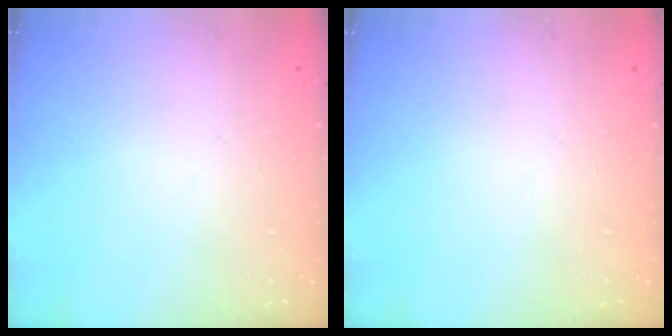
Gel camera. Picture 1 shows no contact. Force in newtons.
{"total": 0.0}